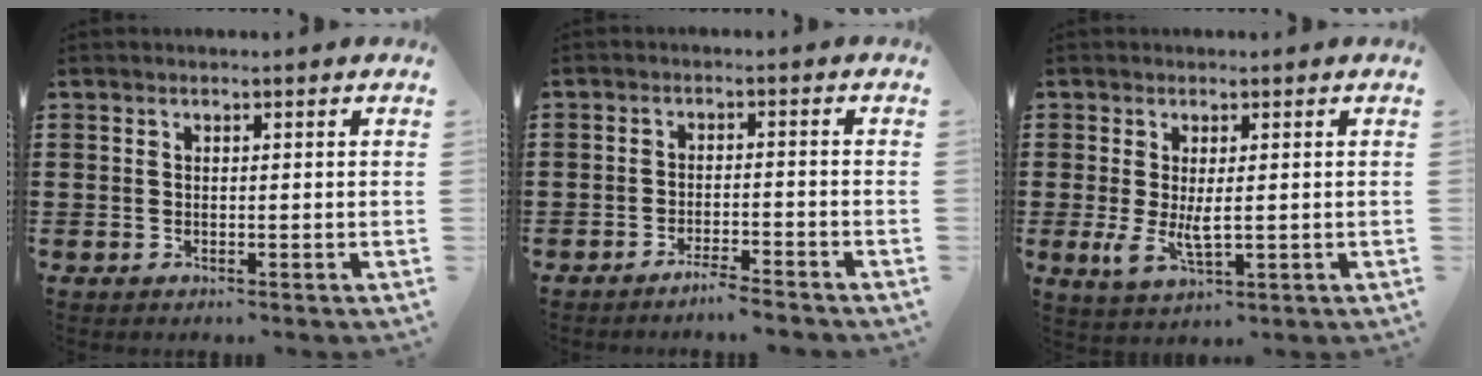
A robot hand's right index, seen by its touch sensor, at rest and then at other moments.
{"total": 2.9, "force": [-2.7, -0.1, 1.0], "torque": [-0.019, 0.003, -0.054]}
{"total": 4.3, "force": [-0.1, 1.7, 4.0], "torque": [-0.086, -0.011, -0.007]}